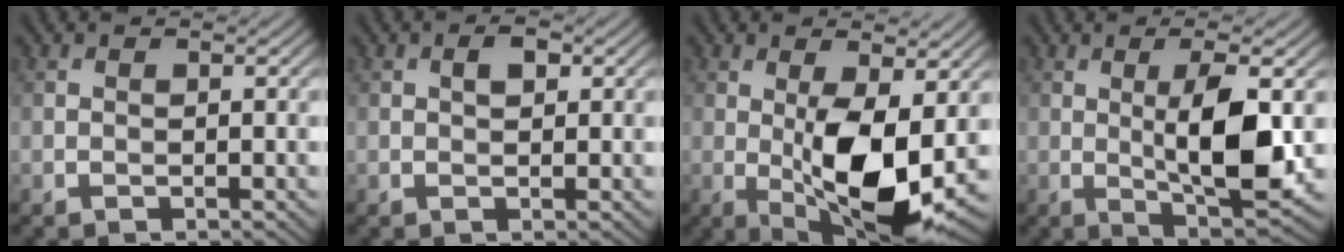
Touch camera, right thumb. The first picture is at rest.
{"total": 1.6, "force": [0.5, 0.9, 1.2], "torque": [-0.019, 0.002, 0.006]}
{"total": 10.9, "force": [-0.6, 4.2, 10.0], "torque": [-0.180, -0.013, -0.003]}
{"total": 8.5, "force": [0.3, 2.2, 8.2], "torque": [-0.142, -0.002, 0.010]}